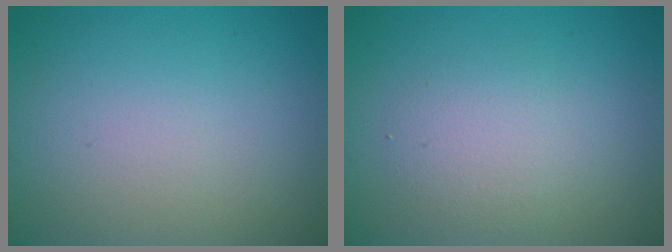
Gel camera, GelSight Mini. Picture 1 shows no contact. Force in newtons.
{"total": 2.6, "press": 2.6, "slide": 0.0}